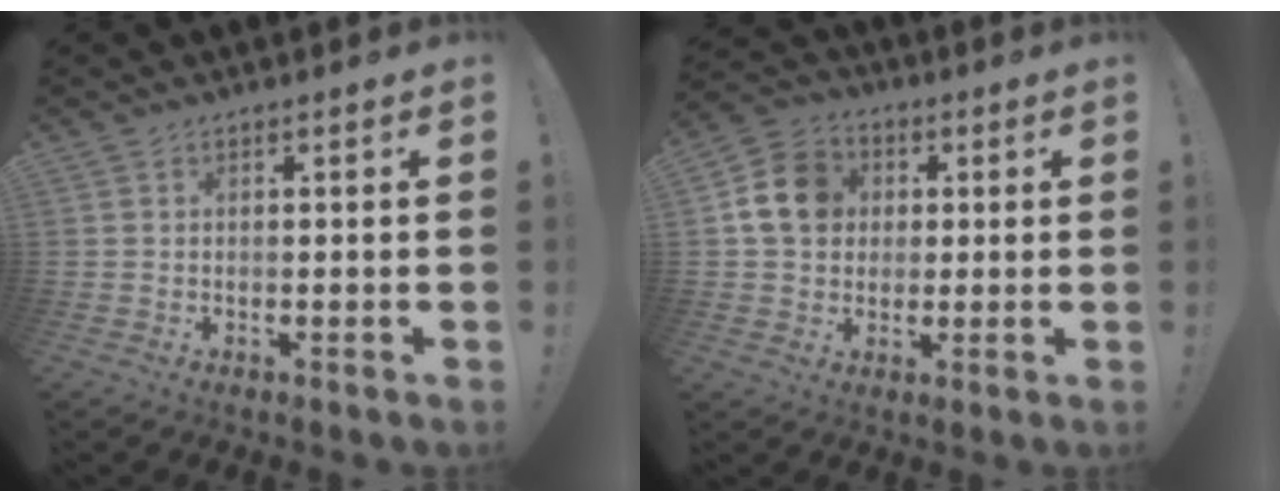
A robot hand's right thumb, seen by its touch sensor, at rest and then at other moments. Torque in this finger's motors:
{"motor_torque": [0.85, 0.82, 0.72, 0.00, 0.31]}